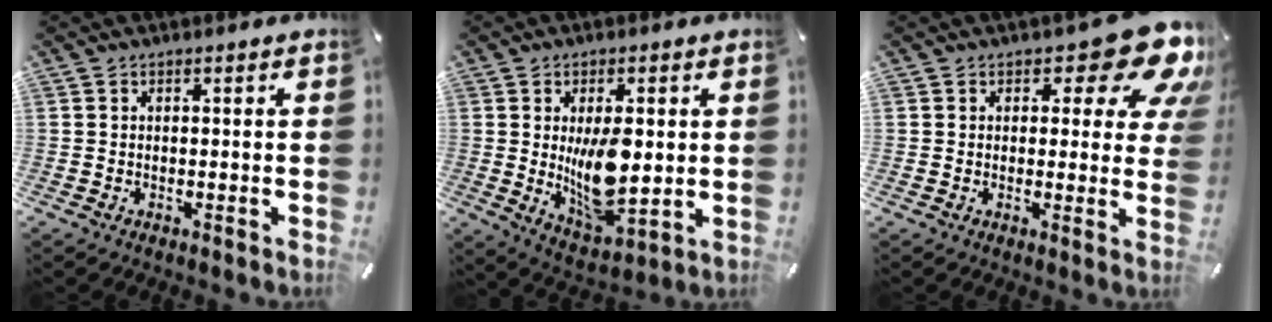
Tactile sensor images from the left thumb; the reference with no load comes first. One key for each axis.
{"total": 12.7, "fx": 1.2, "fy": 6.2, "fz": 11.0, "tx": -0.179, "ty": -0.030, "tz": 0.019}
{"total": 12.7, "fx": 7.3, "fy": 5.4, "fz": 9.0, "tx": -0.105, "ty": -0.047, "tz": 0.121}